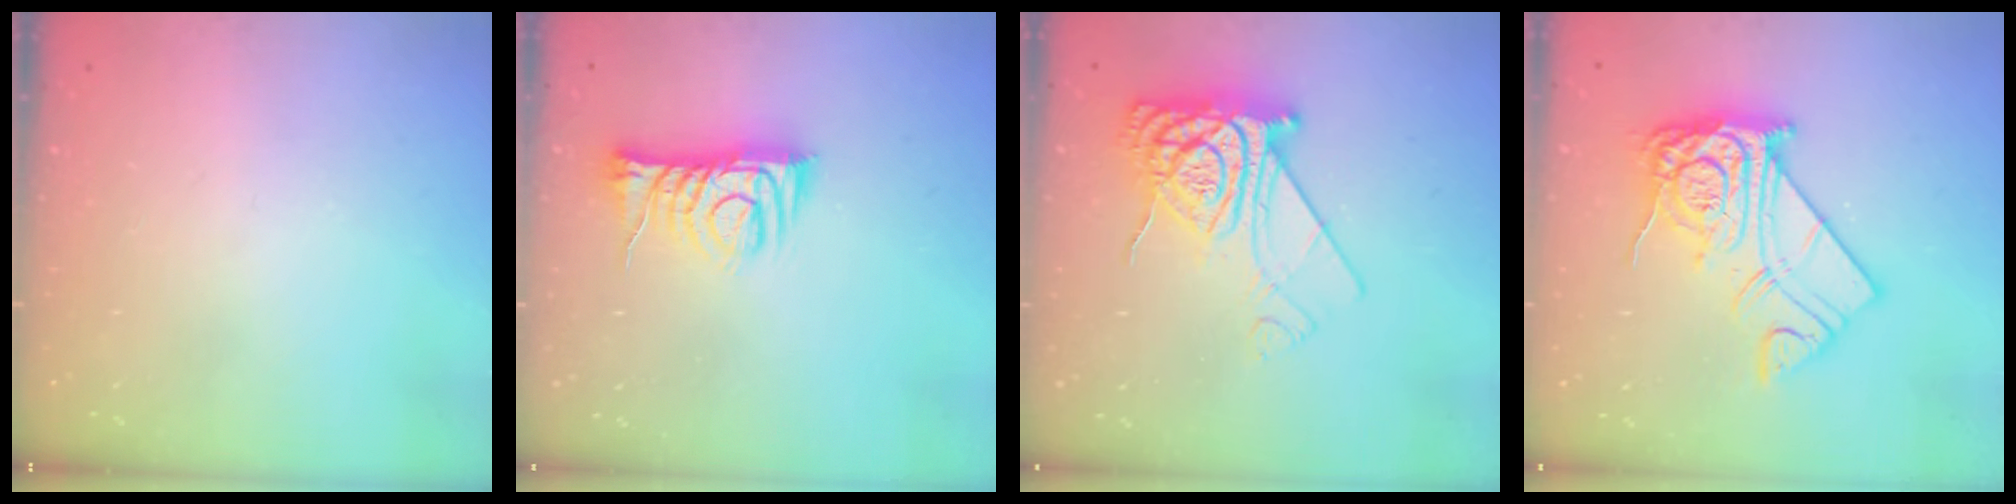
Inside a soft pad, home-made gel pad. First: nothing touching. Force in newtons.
{"total": 9.2, "press": 9.2, "slide": 0.6}
{"total": 12.3, "press": 12.3, "slide": 1.0}
{"total": 16.2, "press": 16.1, "slide": 1.3}